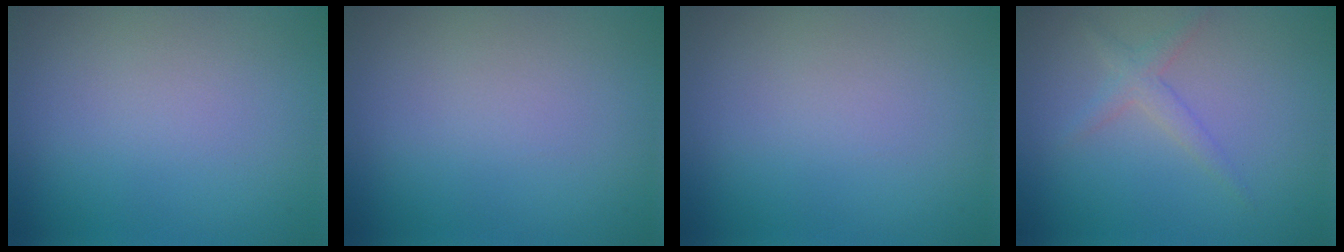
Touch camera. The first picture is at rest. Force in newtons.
{"total": 0.0}
{"total": 0.0}
{"total": 1.6, "press": 1.6, "slide": 0.1}